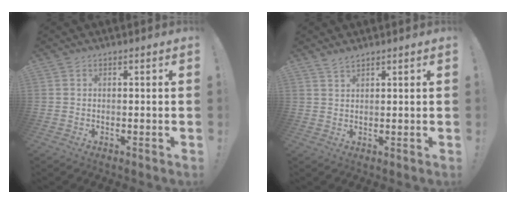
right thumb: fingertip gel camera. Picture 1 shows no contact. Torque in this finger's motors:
{"motor_torque": [0.00, -0.01, 0.25, 0.04, 0.00]}